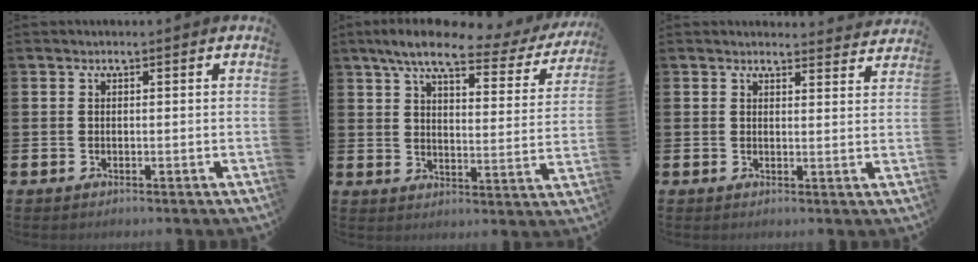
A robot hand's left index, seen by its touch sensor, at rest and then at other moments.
{"total": 7.6, "force": [6.1, 1.7, 4.2], "torque": [-0.094, -0.031, 0.096]}
{"total": 2.7, "force": [2.7, 0.3, -0.1], "torque": [0.009, -0.020, 0.046]}